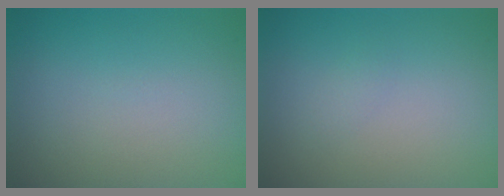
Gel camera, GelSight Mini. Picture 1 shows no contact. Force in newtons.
{"total": 0.6, "press": 0.6, "slide": 0.1}